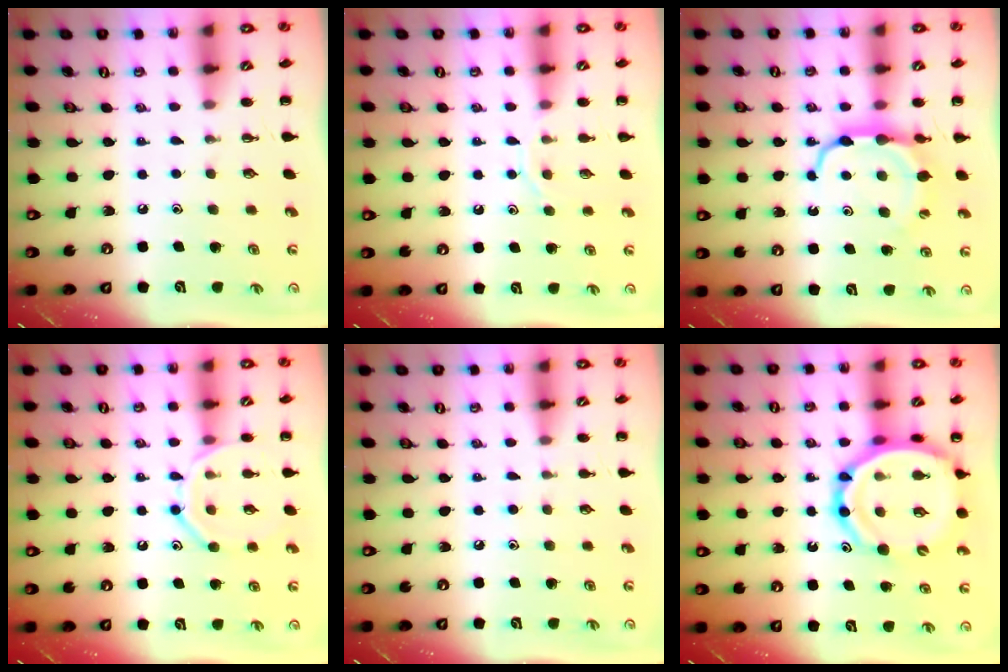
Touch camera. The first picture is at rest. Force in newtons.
{"total": 7.6, "press": 7.5, "slide": 1.2}
{"total": 8.6, "press": 8.5, "slide": 1.4}
{"total": 12.0, "press": 12.0, "slide": 0.7}
{"total": 5.2, "press": 4.9, "slide": 1.7}
{"total": 16.6, "press": 16.1, "slide": 4.1}